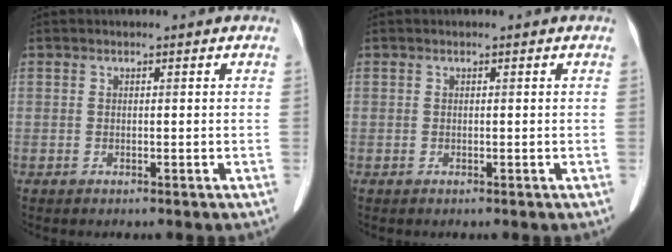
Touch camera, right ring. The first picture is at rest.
{"total": 0.0}